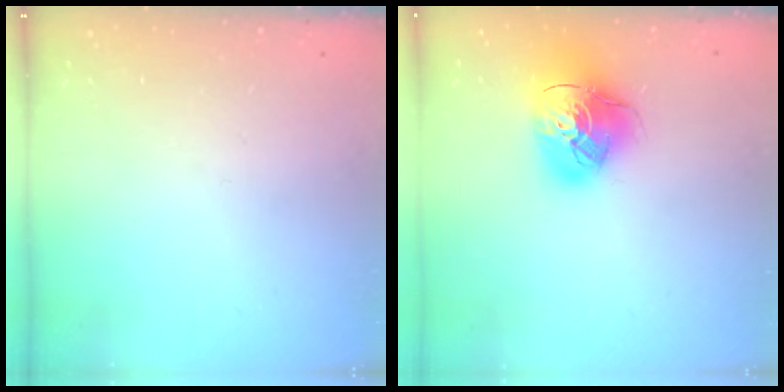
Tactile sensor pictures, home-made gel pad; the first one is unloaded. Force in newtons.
{"total": 15.6, "press": 15.5, "slide": 1.6}